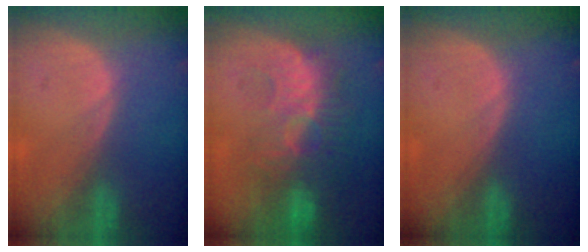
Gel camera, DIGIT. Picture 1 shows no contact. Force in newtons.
{"total": 9.3, "press": 8.9, "slide": 2.8}
{"total": 0.0}